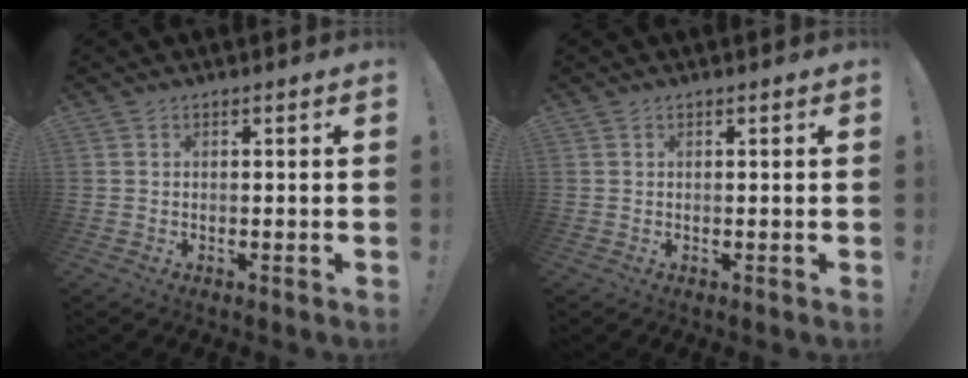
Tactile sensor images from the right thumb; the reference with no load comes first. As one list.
[{"total": 0.0}]